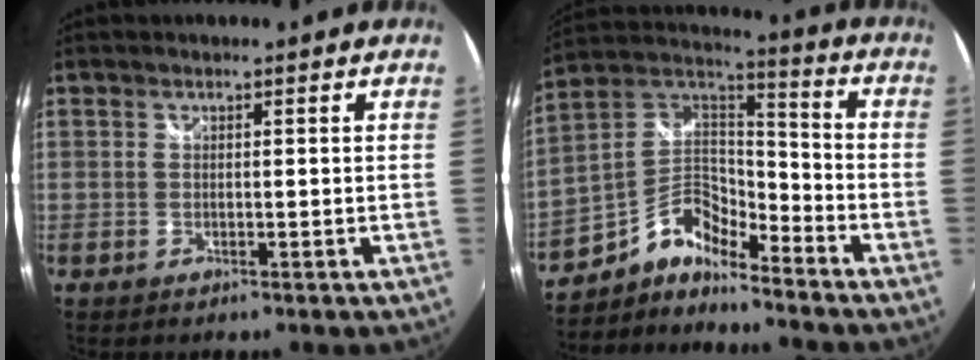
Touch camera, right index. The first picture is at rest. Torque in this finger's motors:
{"motor_torque": [0.59, -0.58, 0.25, 0.05]}